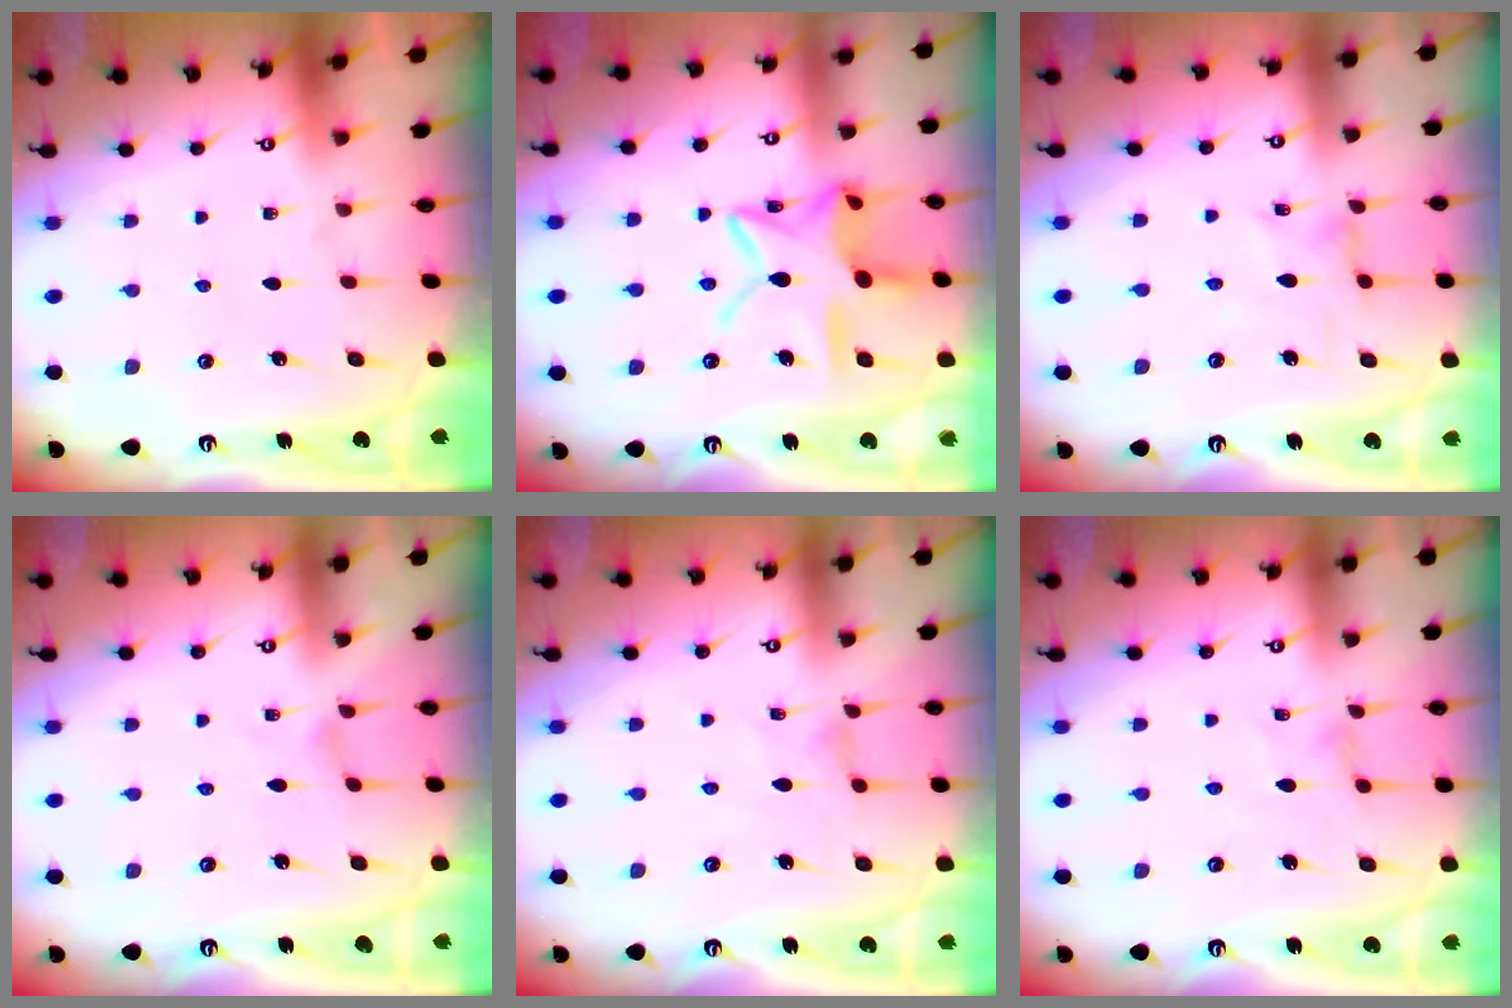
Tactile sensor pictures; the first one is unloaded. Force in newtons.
{"total": 15.8, "press": 15.8, "slide": 1.1}
{"total": 2.2, "press": 2.2, "slide": 0.4}
{"total": 0.0}
{"total": 0.0}
{"total": 1.5, "press": 1.5, "slide": 0.3}